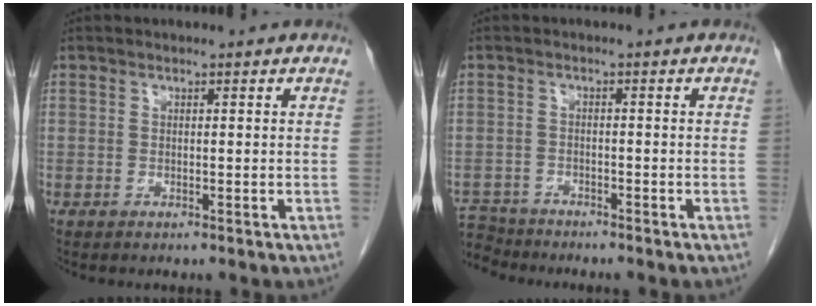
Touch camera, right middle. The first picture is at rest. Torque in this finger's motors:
{"motor_torque": [-0.17, -0.13, -0.09, -0.04]}